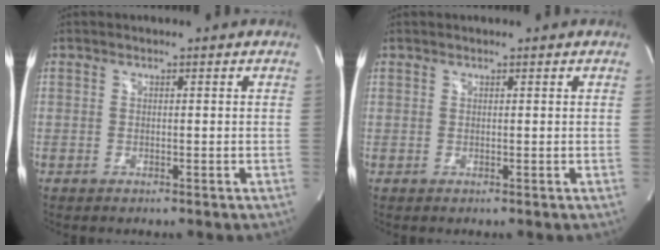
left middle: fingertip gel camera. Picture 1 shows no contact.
{"total": 0.0}